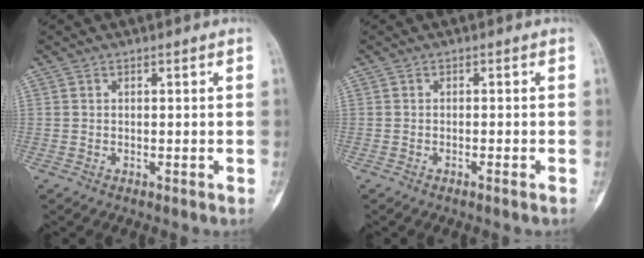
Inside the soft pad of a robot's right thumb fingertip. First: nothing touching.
{"total": 1.1, "force": [-0.7, -0.1, 0.8], "torque": [-0.021, 0.004, -0.010]}